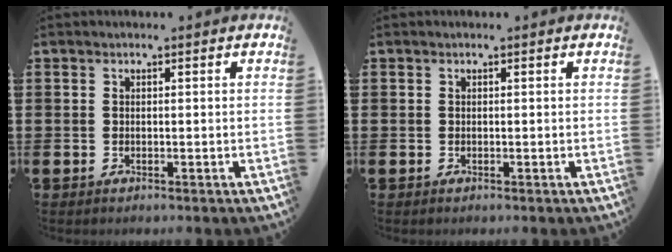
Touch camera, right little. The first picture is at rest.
{"total": 0.0}